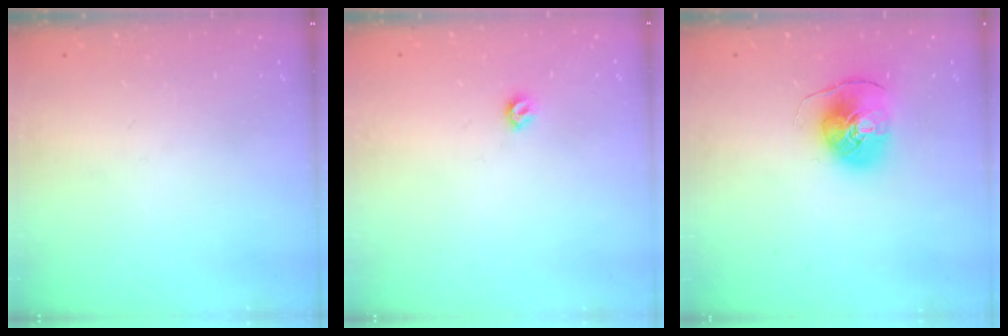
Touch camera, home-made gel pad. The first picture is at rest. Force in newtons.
{"total": 4.9, "press": 4.8, "slide": 0.8}
{"total": 9.2, "press": 9.1, "slide": 1.0}